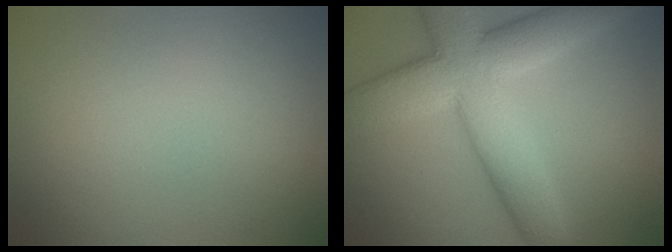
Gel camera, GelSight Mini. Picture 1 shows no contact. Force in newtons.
{"total": 10.0, "press": 9.9, "slide": 0.8}